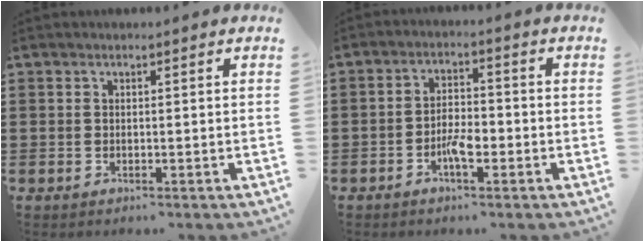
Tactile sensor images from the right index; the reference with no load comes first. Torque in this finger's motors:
{"motor_torque": [2.14, 0.00, 0.28, 0.11]}